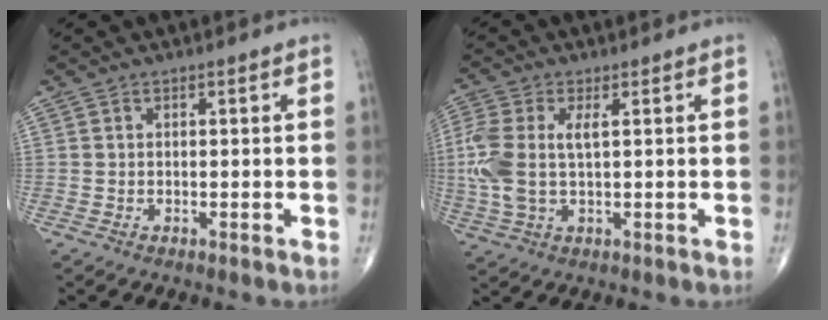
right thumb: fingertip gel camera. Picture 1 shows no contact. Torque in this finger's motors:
{"motor_torque": [0.12, 0.31, 0.99, 0.14, 0.12]}